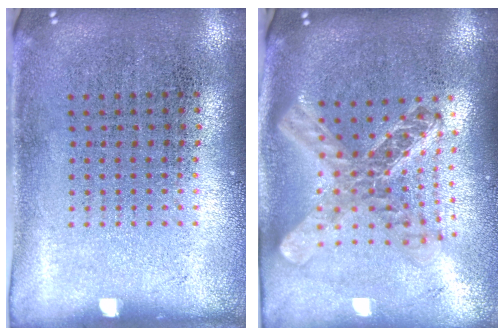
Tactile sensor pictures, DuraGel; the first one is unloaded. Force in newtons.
{"total": 2.4, "press": 1.9, "slide": 1.4}